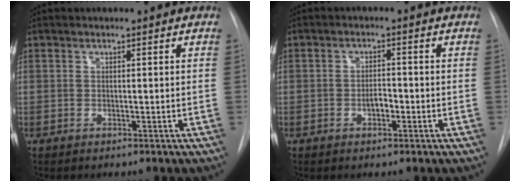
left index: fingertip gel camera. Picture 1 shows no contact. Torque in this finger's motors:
{"motor_torque": [0.07, 0.03, 0.08, 0.01]}